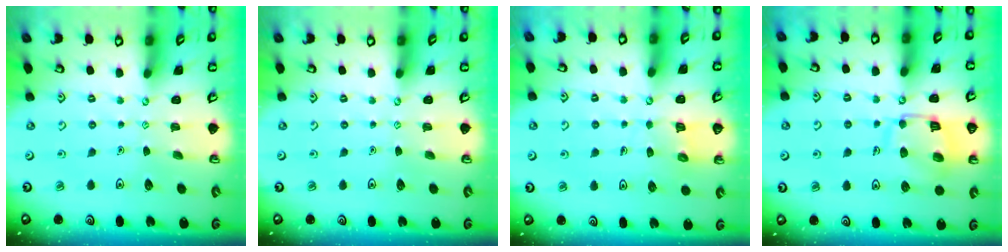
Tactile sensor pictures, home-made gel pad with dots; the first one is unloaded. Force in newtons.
{"total": 0.0}
{"total": 6.1, "press": 6.1, "slide": 0.6}
{"total": 12.1, "press": 12.0, "slide": 1.3}